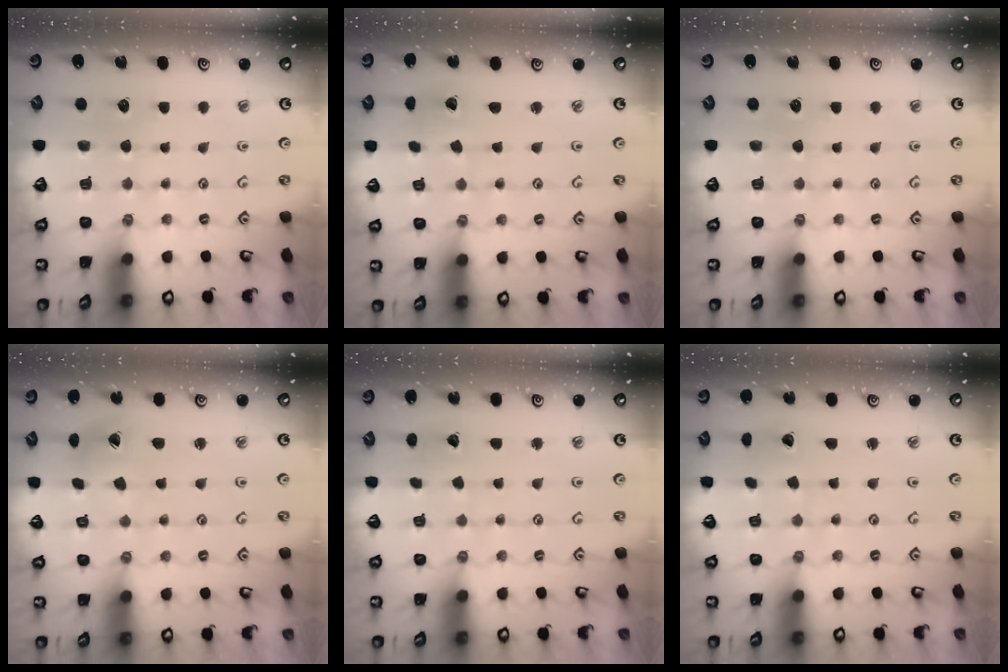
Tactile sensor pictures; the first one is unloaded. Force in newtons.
{"total": 1.5, "press": 1.5, "slide": 0.2}
{"total": 0.0}
{"total": 3.0, "press": 3.0, "slide": 0.4}
{"total": 2.6, "press": 2.6, "slide": 0.3}
{"total": 1.0, "press": 1.0, "slide": 0.1}